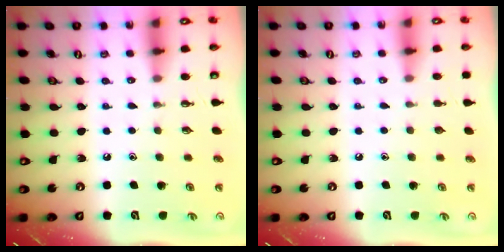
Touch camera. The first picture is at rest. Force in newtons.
{"total": 0.0}